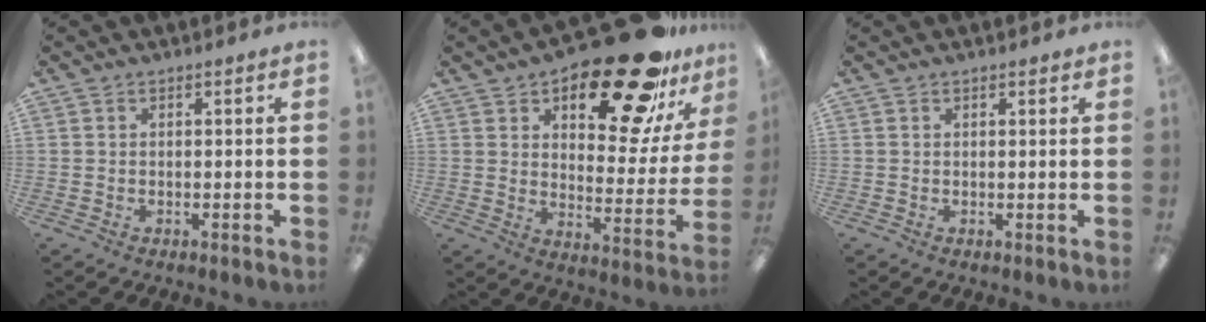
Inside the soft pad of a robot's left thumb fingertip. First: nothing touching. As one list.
[{"total": 24.1, "force": [17.7, 8.9, 13.7], "torque": [-0.184, -0.115, 0.288]}, {"total": 0.8, "force": [0.6, 0.3, 0.5], "torque": [-0.002, -0.002, 0.009]}]